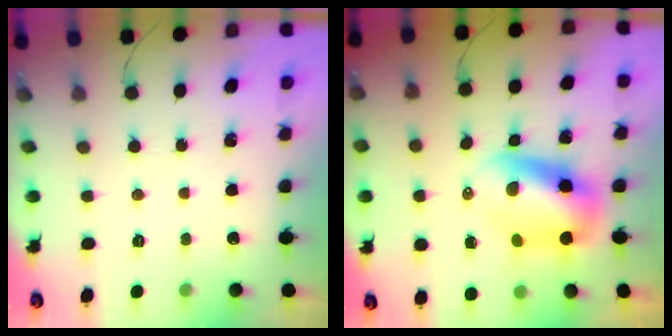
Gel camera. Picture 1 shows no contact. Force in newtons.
{"total": 7.6, "press": 7.3, "slide": 2.3}